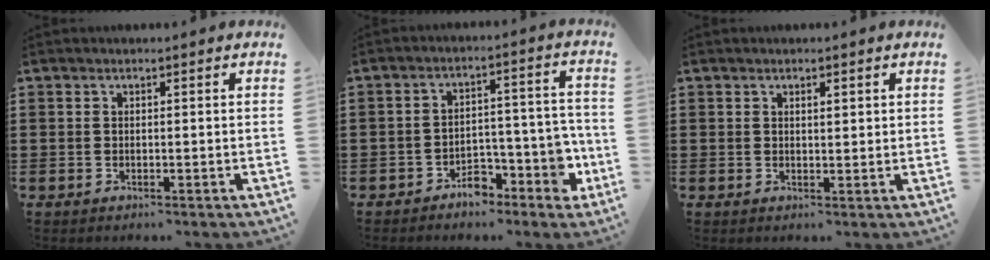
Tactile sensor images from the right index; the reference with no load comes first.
{"total": 6.5, "force": [-4.3, 3.7, 3.1], "torque": [-0.045, 0.020, -0.076]}
{"total": 1.0, "force": [0.5, 0.3, 0.8], "torque": [-0.016, 0.004, 0.008]}